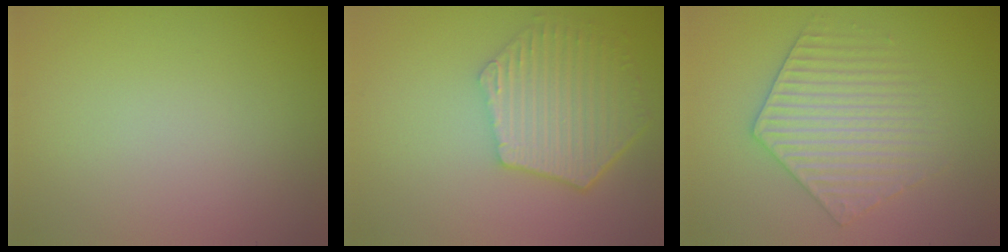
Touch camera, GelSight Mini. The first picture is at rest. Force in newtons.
{"total": 5.9, "press": 4.6, "slide": 3.7}
{"total": 3.8, "press": 3.8, "slide": 0.6}